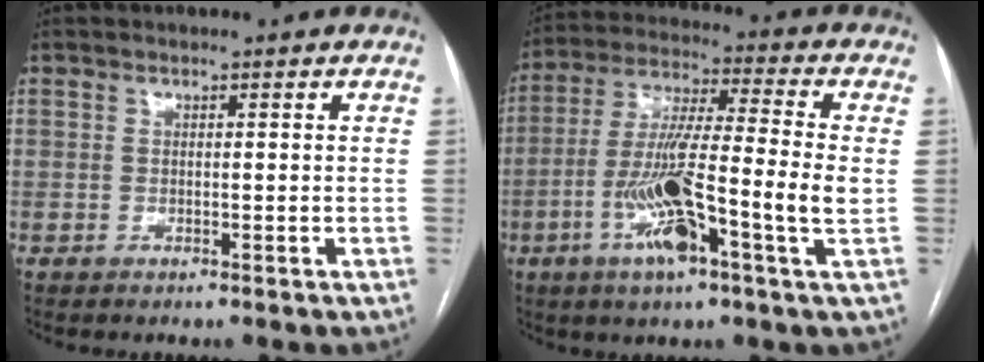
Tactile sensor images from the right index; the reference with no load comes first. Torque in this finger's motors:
{"motor_torque": [2.12, -0.02, 0.64, 0.21]}